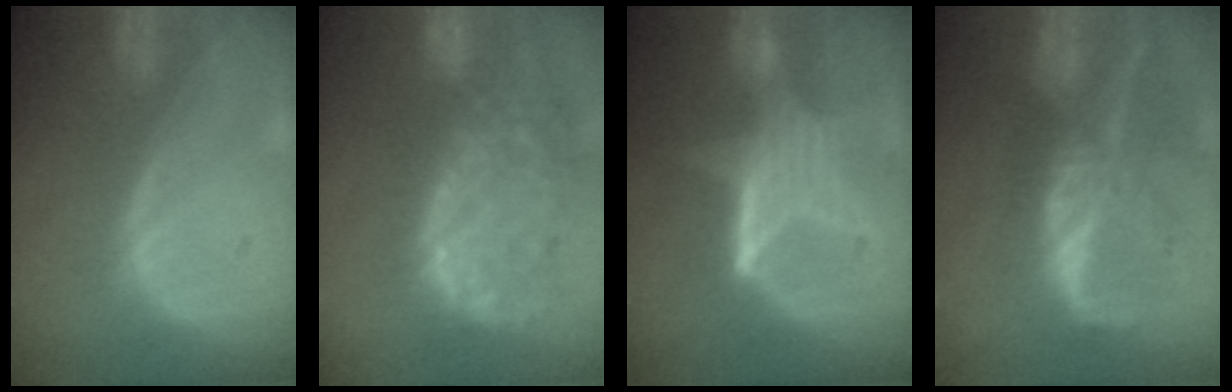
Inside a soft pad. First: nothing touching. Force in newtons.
{"total": 13.8, "press": 11.6, "slide": 7.5}
{"total": 6.6, "press": 6.0, "slide": 2.7}
{"total": 9.5, "press": 8.3, "slide": 4.6}